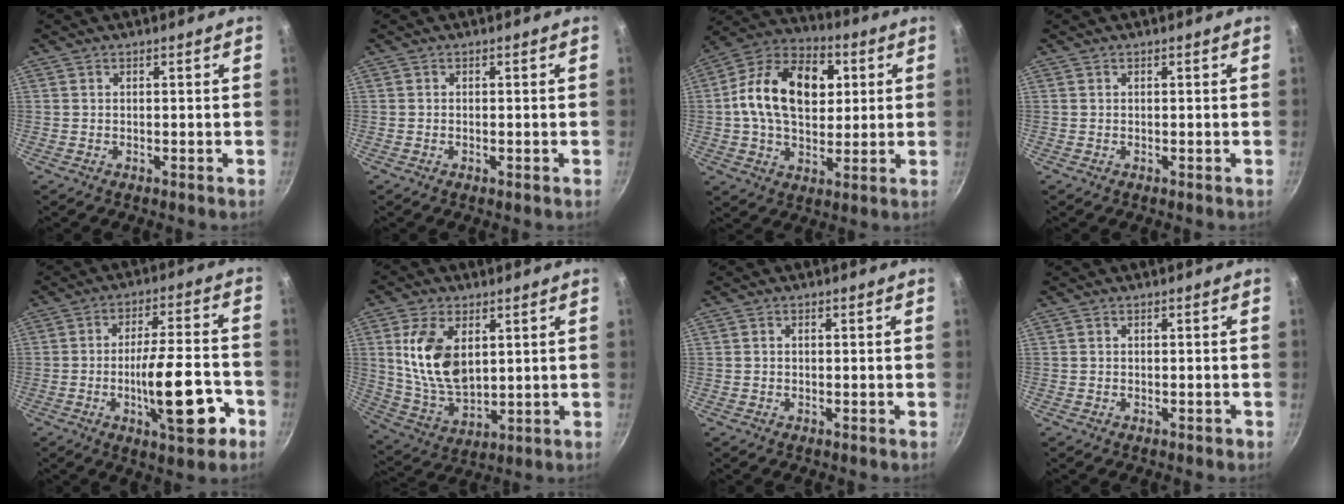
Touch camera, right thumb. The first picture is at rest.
{"total": 0.5, "force": [-0.2, 0.2, 0.4], "torque": [-0.006, 0.001, -0.005]}
{"total": 19.3, "force": [3.4, 12.8, 14.0], "torque": [-0.203, 0.018, 0.040]}
{"total": 0.0}
{"total": 15.2, "force": [-5.5, 4.7, 13.4], "torque": [-0.180, 0.033, -0.080]}
{"total": 14.0, "force": [3.5, 8.2, 10.7], "torque": [-0.191, -0.024, 0.079]}
{"total": 0.7, "force": [-0.1, 0.6, 0.5], "torque": [-0.008, 0.005, -0.001]}
{"total": 0.6, "force": [-0.4, 0.4, 0.3], "torque": [-0.002, 0.006, -0.003]}